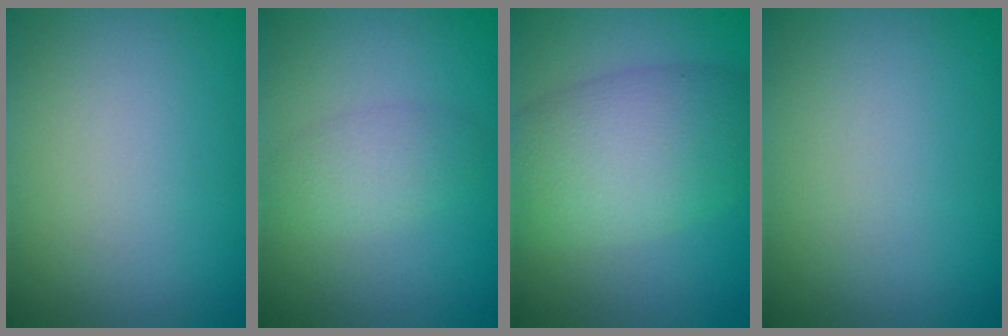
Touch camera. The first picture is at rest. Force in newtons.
{"total": 2.2, "press": 2.2, "slide": 0.1}
{"total": 7.3, "press": 7.3, "slide": 0.4}
{"total": 0.0}